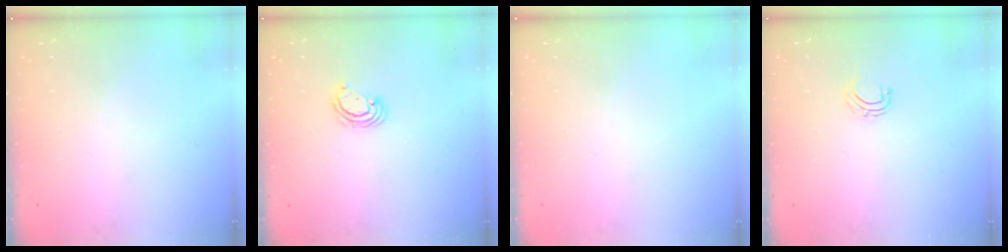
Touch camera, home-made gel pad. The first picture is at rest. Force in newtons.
{"total": 2.9, "press": 2.9, "slide": 0.3}
{"total": 0.0}
{"total": 3.8, "press": 3.8, "slide": 0.2}